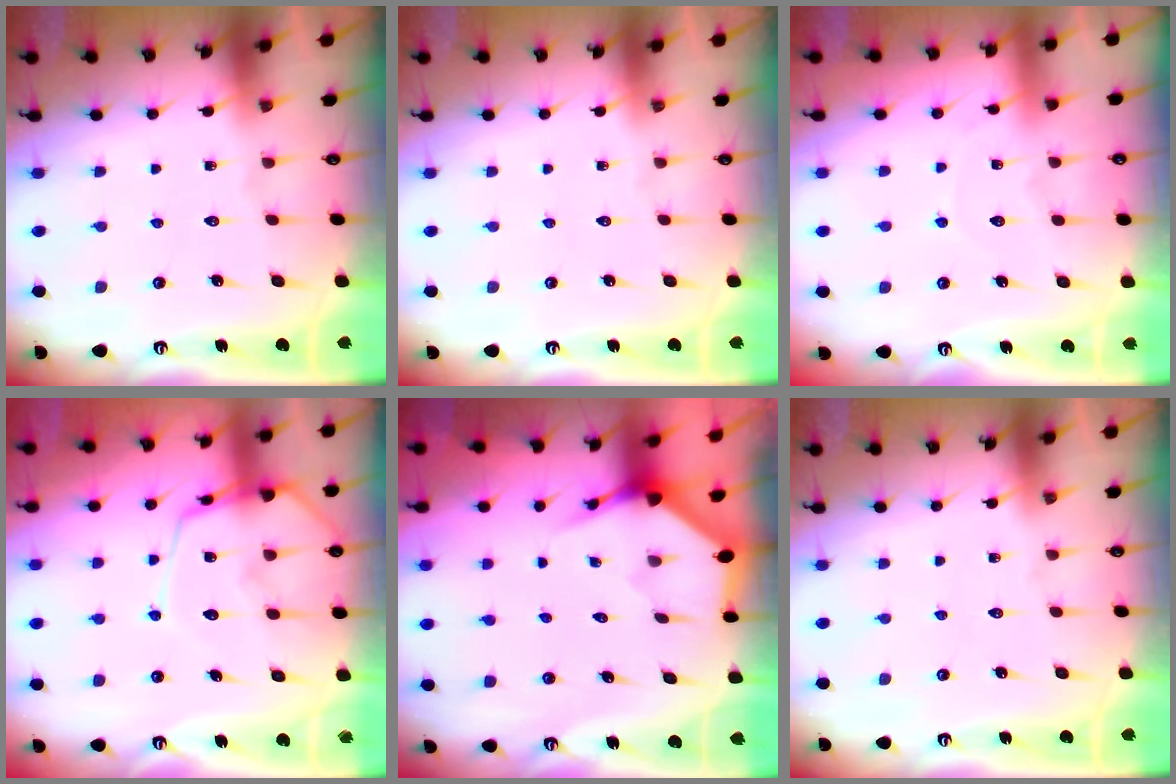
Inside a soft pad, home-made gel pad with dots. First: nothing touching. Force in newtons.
{"total": 0.0}
{"total": 4.5, "press": 4.5, "slide": 0.5}
{"total": 11.9, "press": 11.9, "slide": 1.0}
{"total": 3.6, "press": 3.6, "slide": 0.1}
{"total": 0.0}